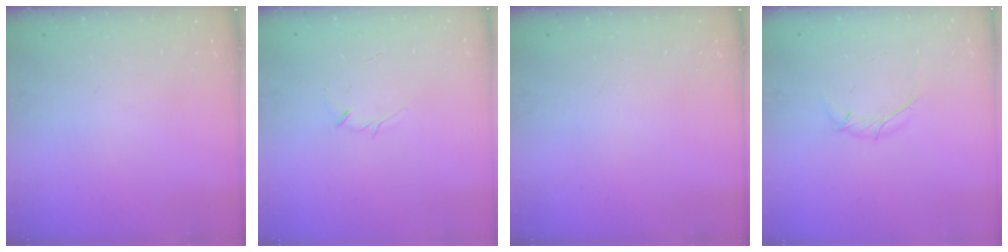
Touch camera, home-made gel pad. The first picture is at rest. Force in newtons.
{"total": 2.4, "press": 2.3, "slide": 0.5}
{"total": 0.0}
{"total": 4.3, "press": 4.2, "slide": 1.1}